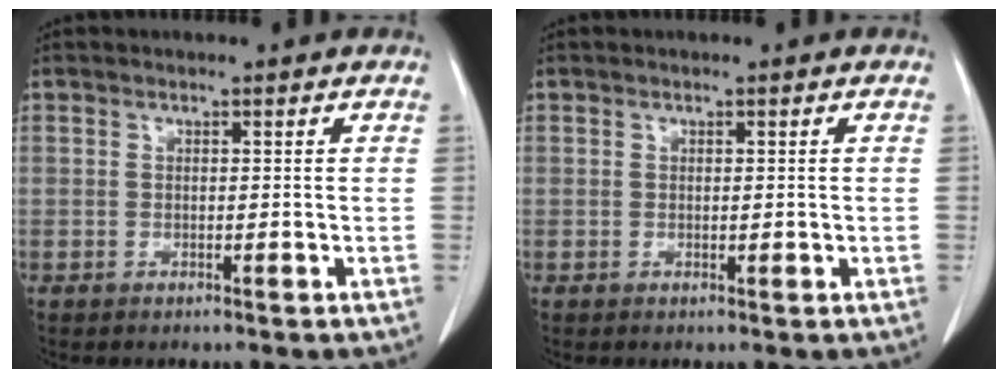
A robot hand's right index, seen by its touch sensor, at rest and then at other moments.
{"total": 0.7, "force": [0.1, 0.3, 0.7], "torque": [-0.013, -0.003, 0.004]}